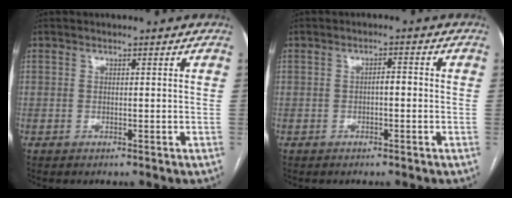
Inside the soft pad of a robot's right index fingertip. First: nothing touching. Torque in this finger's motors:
{"motor_torque": [0.38, 0.15, 0.29, 0.06]}